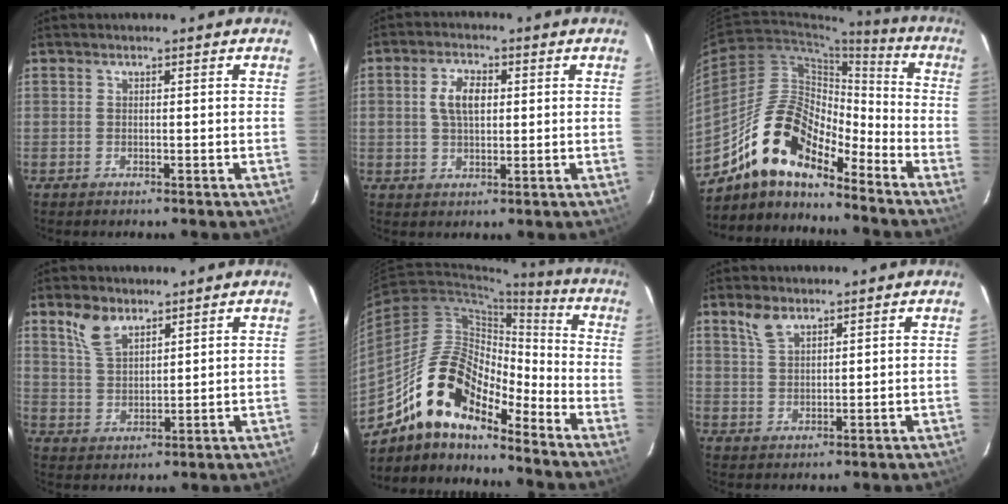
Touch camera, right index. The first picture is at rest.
{"total": 5.8, "force": [1.0, 3.3, 4.7], "torque": [-0.088, 0.011, 0.020]}
{"total": 15.8, "force": [-12.3, 5.4, 8.3], "torque": [-0.146, 0.011, -0.239]}
{"total": 6.5, "force": [4.4, 3.2, 3.6], "torque": [-0.070, 0.009, 0.092]}
{"total": 16.3, "force": [-12.4, 5.7, 9.0], "torque": [-0.154, 0.009, -0.242]}
{"total": 4.1, "force": [2.9, 1.8, 2.2], "torque": [-0.043, 0.006, 0.060]}